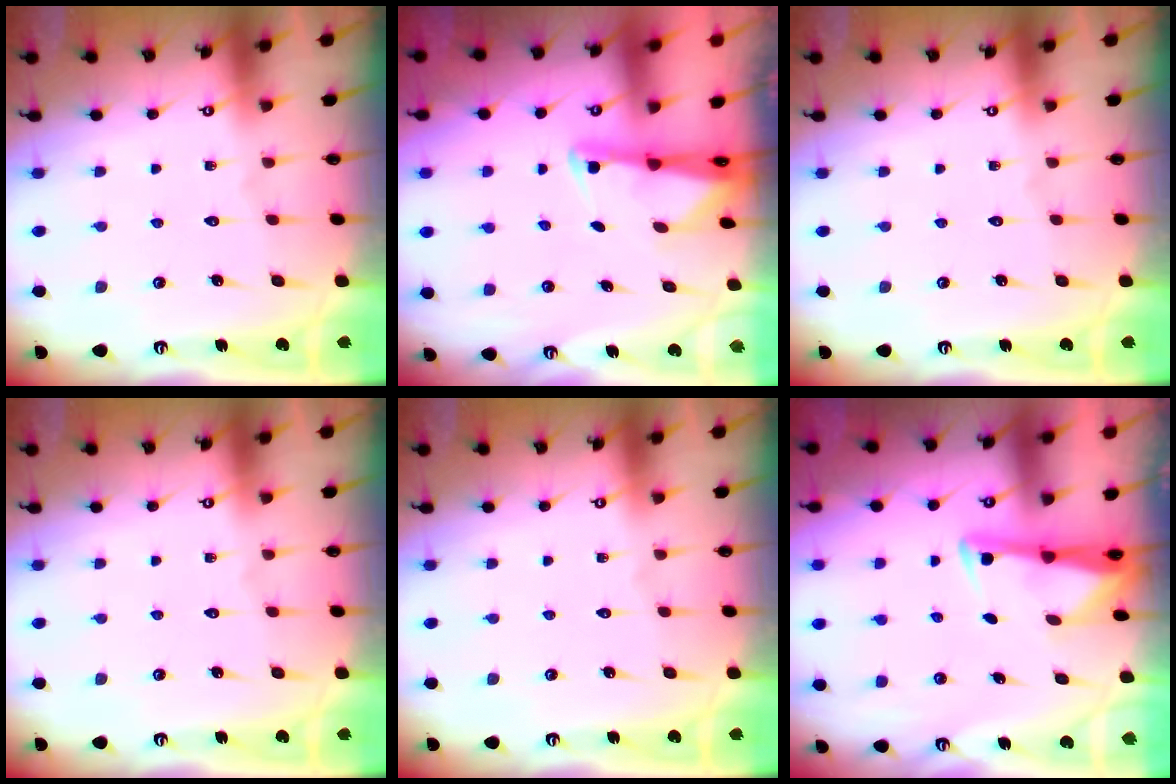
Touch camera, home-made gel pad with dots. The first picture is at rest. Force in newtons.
{"total": 2.1, "press": 2.0, "slide": 0.3}
{"total": 0.0}
{"total": 0.0}
{"total": 0.0}
{"total": 2.9, "press": 2.8, "slide": 0.4}